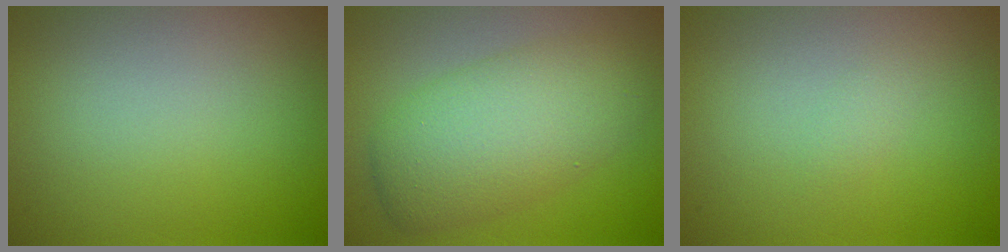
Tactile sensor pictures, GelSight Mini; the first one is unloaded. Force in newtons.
{"total": 6.3, "press": 6.3, "slide": 0.2}
{"total": 0.7, "press": 0.7, "slide": 0.1}